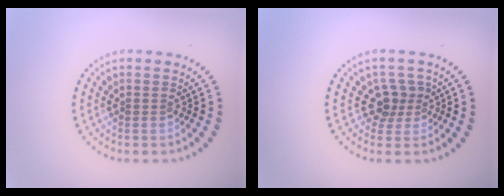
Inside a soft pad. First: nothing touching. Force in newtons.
{"total": 2.3, "press": 1.8, "slide": 1.5}